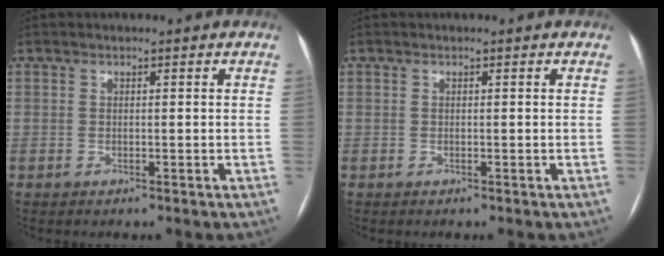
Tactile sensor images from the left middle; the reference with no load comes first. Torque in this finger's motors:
{"motor_torque": [0.01, 0.01, 0.00, 0.00]}